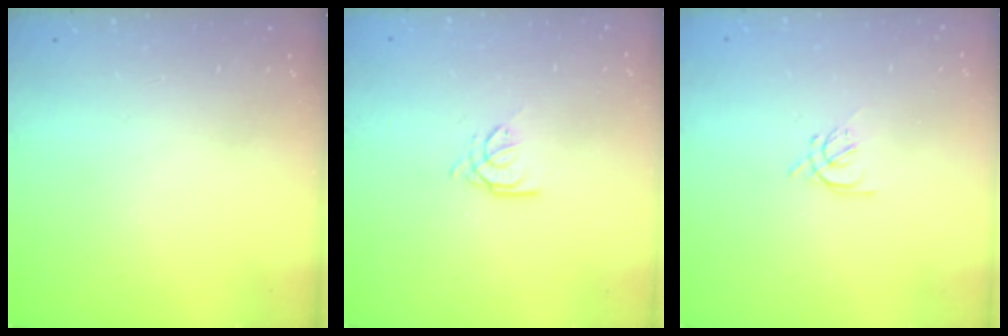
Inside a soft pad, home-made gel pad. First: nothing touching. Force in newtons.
{"total": 0.9, "press": 0.8, "slide": 0.2}
{"total": 2.0, "press": 1.9, "slide": 0.5}